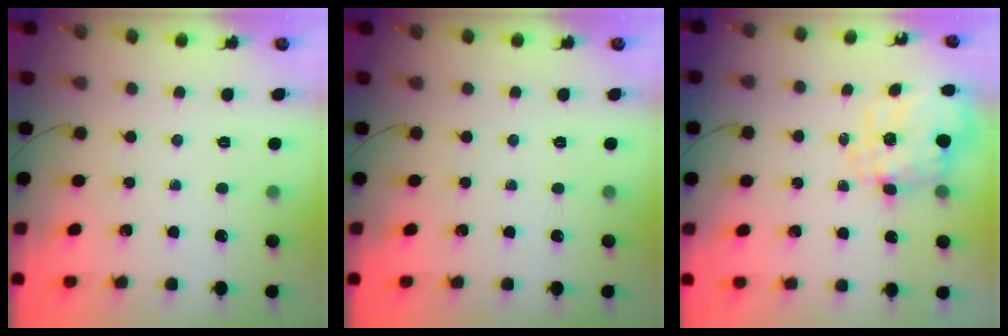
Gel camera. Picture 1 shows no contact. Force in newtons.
{"total": 0.0}
{"total": 3.5, "press": 3.1, "slide": 1.7}